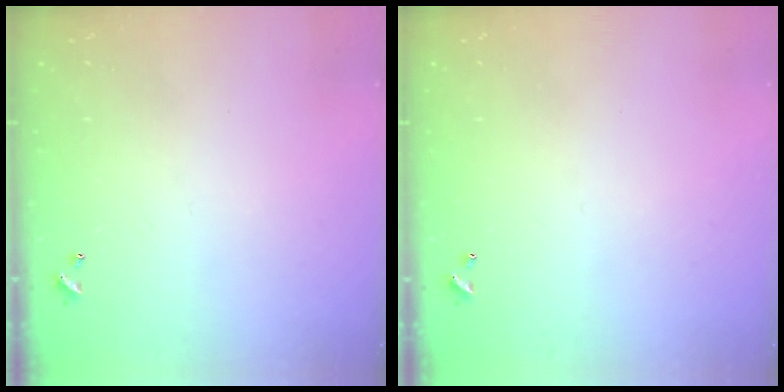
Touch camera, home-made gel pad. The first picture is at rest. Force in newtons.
{"total": 0.0}